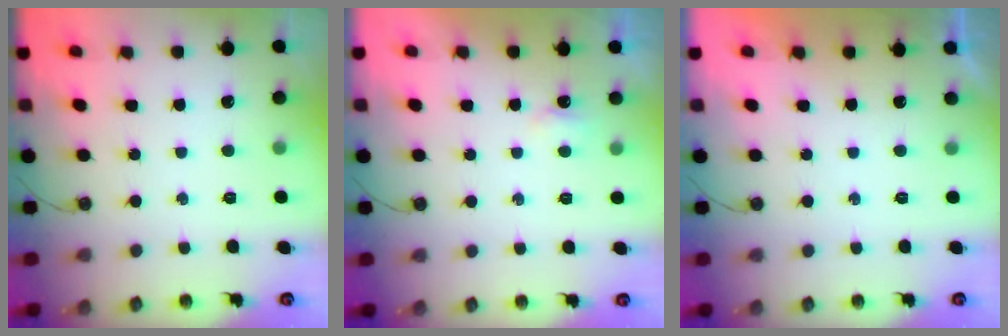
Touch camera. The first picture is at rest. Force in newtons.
{"total": 2.7, "press": 2.6, "slide": 0.5}
{"total": 0.0}